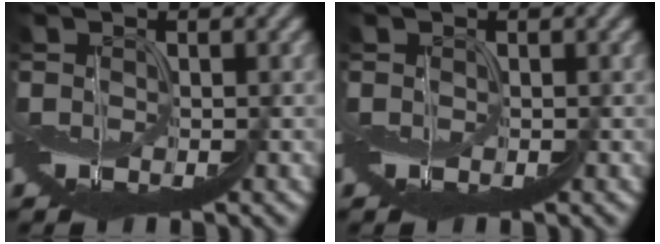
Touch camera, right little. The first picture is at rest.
{"total": 0.0}